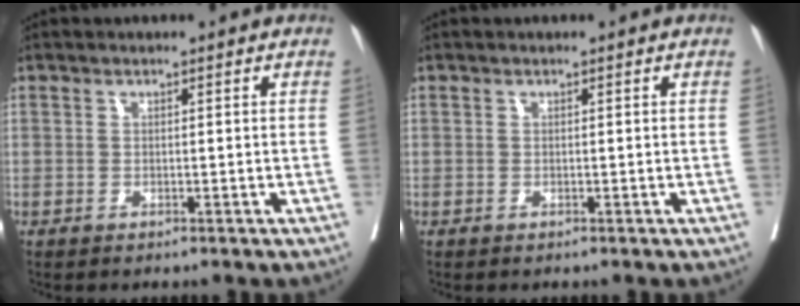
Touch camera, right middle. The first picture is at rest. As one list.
[{"total": 0.0}]